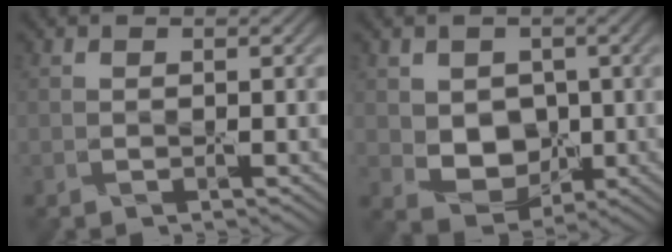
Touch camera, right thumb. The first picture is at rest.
{"total": 5.9, "force": [0.3, 4.8, 3.5], "torque": [-0.082, -0.013, 0.008]}